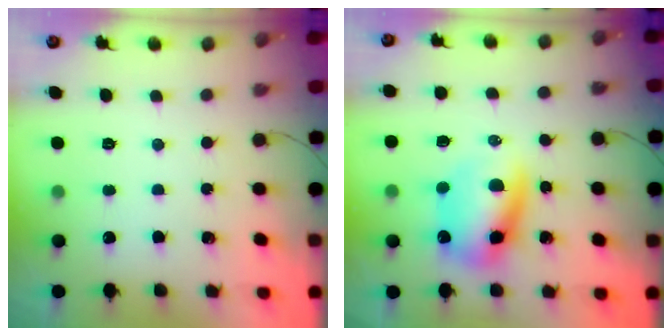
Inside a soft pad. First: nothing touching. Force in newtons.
{"total": 10.0, "press": 9.7, "slide": 2.7}